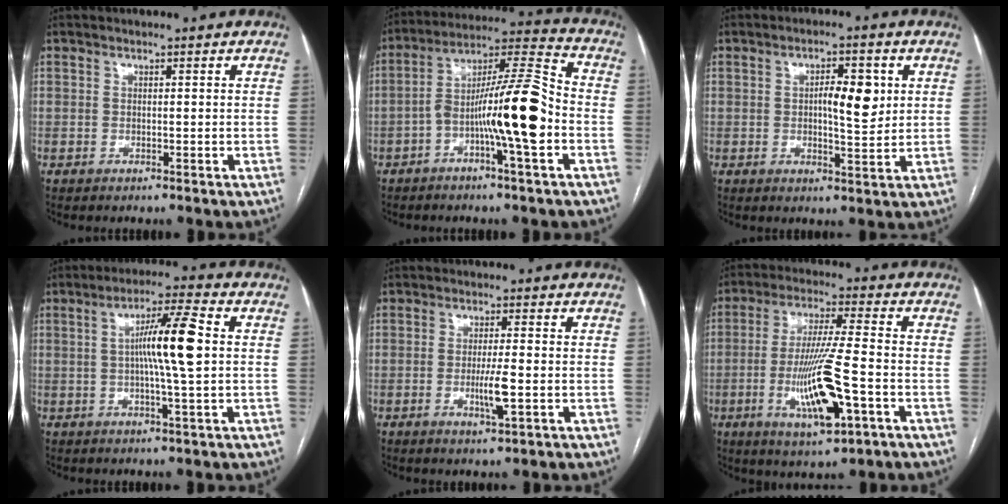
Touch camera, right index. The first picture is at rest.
{"total": 13.9, "force": [-3.8, 1.0, 13.4], "torque": [-0.232, 0.022, -0.064]}
{"total": 6.1, "force": [1.1, 1.7, 5.7], "torque": [-0.089, 0.001, 0.019]}
{"total": 9.2, "force": [0.8, -0.3, 9.1], "torque": [-0.159, 0.006, 0.009]}
{"total": 4.3, "force": [-1.0, 0.1, 4.2], "torque": [-0.080, -0.008, -0.016]}
{"total": 13.4, "force": [-4.1, 1.2, 12.7], "torque": [-0.248, -0.014, -0.069]}